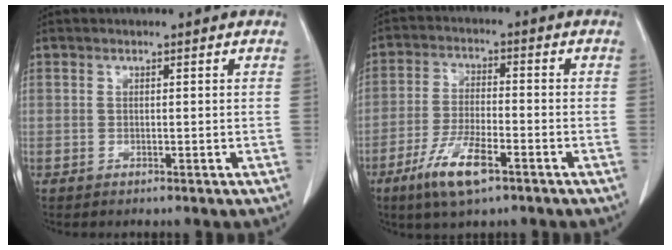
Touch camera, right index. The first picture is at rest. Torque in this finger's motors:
{"motor_torque": [0.65, -0.37, 0.40, 0.11]}